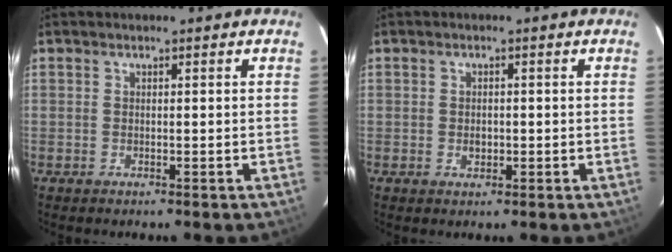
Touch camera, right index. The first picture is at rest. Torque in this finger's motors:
{"motor_torque": [0.00, 0.06, 0.02, -0.01]}